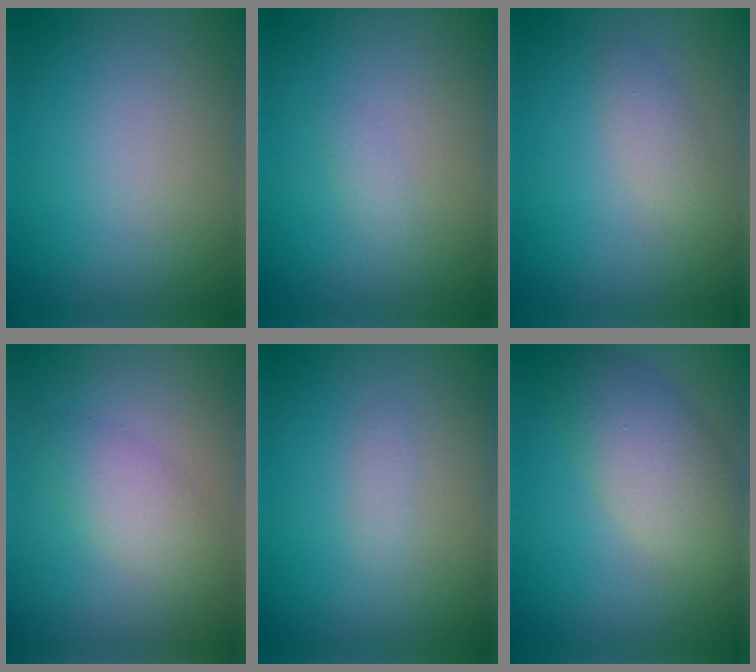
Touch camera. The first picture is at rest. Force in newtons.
{"total": 0.6, "press": 0.6, "slide": 0.1}
{"total": 1.4, "press": 1.4, "slide": 0.1}
{"total": 2.4, "press": 2.4, "slide": 0.2}
{"total": 0.7, "press": 0.7, "slide": 0.1}
{"total": 4.9, "press": 4.9, "slide": 0.4}